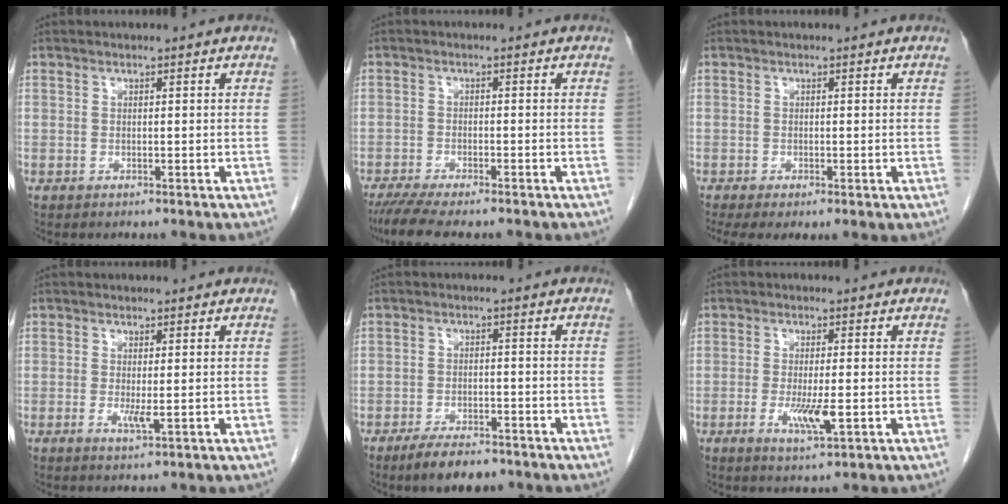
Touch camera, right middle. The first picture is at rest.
{"total": 8.2, "force": [-6.8, 1.2, 4.3], "torque": [-0.065, -0.014, -0.108]}
{"total": 4.3, "force": [-2.4, 1.5, 3.2], "torque": [-0.052, -0.015, -0.040]}
{"total": 2.0, "force": [-0.2, 0.3, 2.0], "torque": [-0.037, -0.006, 0.000]}
{"total": 6.2, "force": [-4.7, 2.1, 3.4], "torque": [-0.059, -0.003, -0.075]}
{"total": 4.7, "force": [-1.2, 0.8, 4.5], "torque": [-0.085, -0.009, -0.017]}